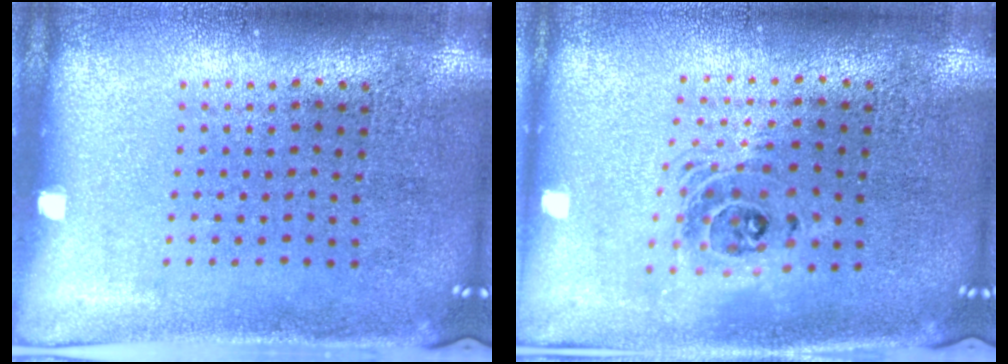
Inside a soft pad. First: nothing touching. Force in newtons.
{"total": 1.6, "press": 1.3, "slide": 0.8}